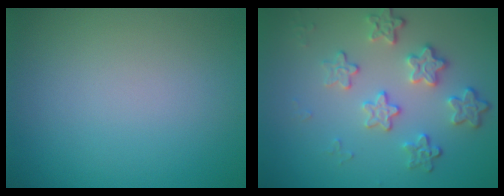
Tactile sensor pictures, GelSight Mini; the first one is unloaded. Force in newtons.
{"total": 3.9, "press": 3.2, "slide": 2.2}